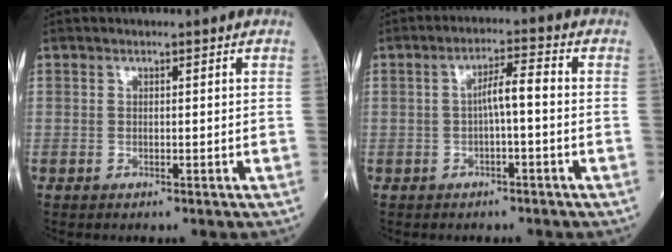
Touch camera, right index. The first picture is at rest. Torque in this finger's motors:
{"motor_torque": [0.70, 0.00, 0.34, 0.08]}